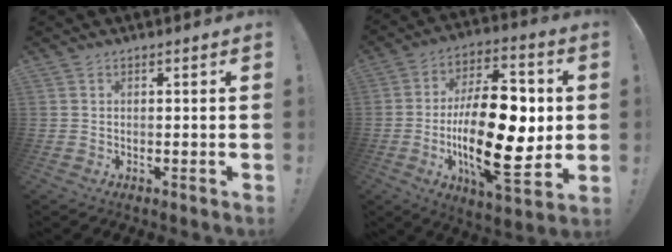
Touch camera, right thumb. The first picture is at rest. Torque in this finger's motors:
{"motor_torque": [1.78, 3.23, 1.62, -1.15, 0.86]}